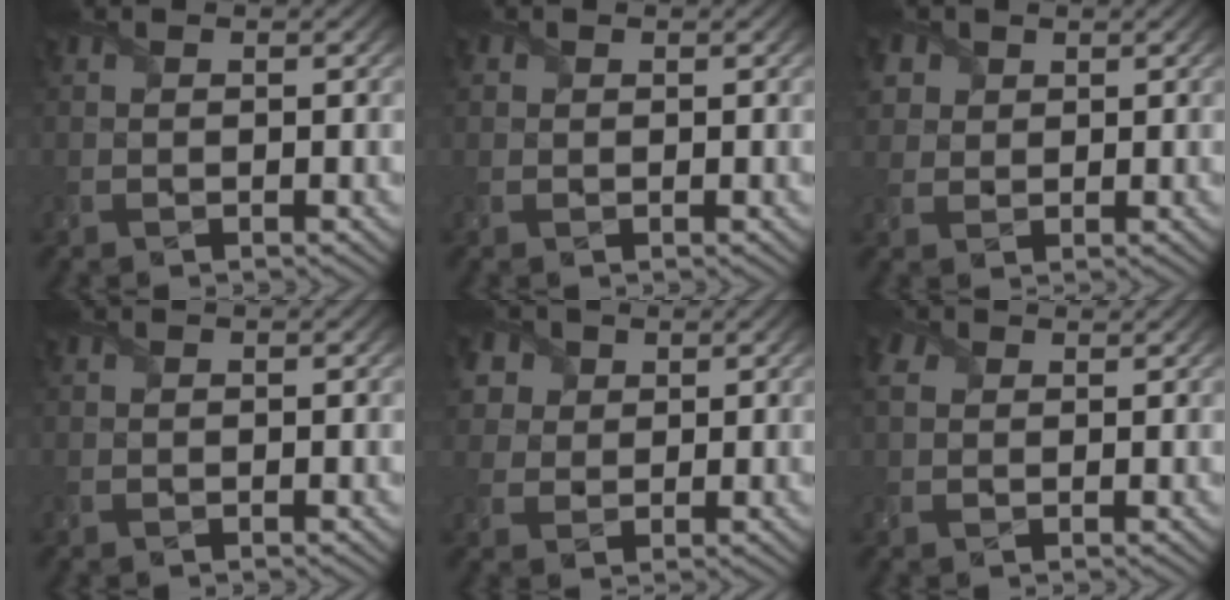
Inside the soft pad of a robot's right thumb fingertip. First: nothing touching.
{"total": 1.0, "force": [0.4, 0.9, 0.2], "torque": [-0.003, -0.003, 0.007]}
{"total": 3.2, "force": [1.6, 2.7, 0.9], "torque": [-0.036, -0.001, 0.036]}
{"total": 0.0}
{"total": 5.8, "force": [3.0, 4.5, 2.2], "torque": [-0.090, 0.002, 0.055]}
{"total": 2.8, "force": [1.5, 1.9, 1.4], "torque": [-0.044, 0.012, 0.029]}